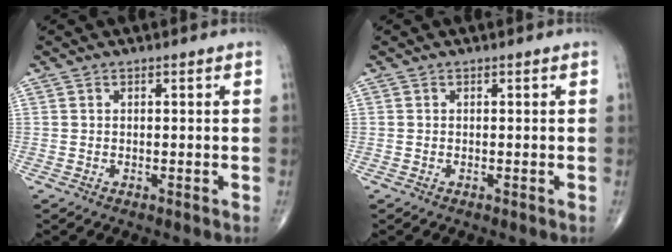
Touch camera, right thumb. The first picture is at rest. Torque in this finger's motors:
{"motor_torque": [-0.02, -0.05, 0.20, -0.04, -0.01]}